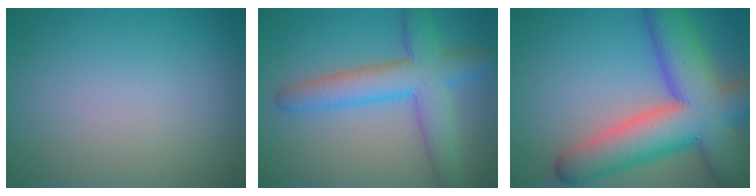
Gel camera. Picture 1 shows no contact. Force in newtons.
{"total": 6.3, "press": 6.3, "slide": 0.3}
{"total": 12.8, "press": 12.8, "slide": 0.6}